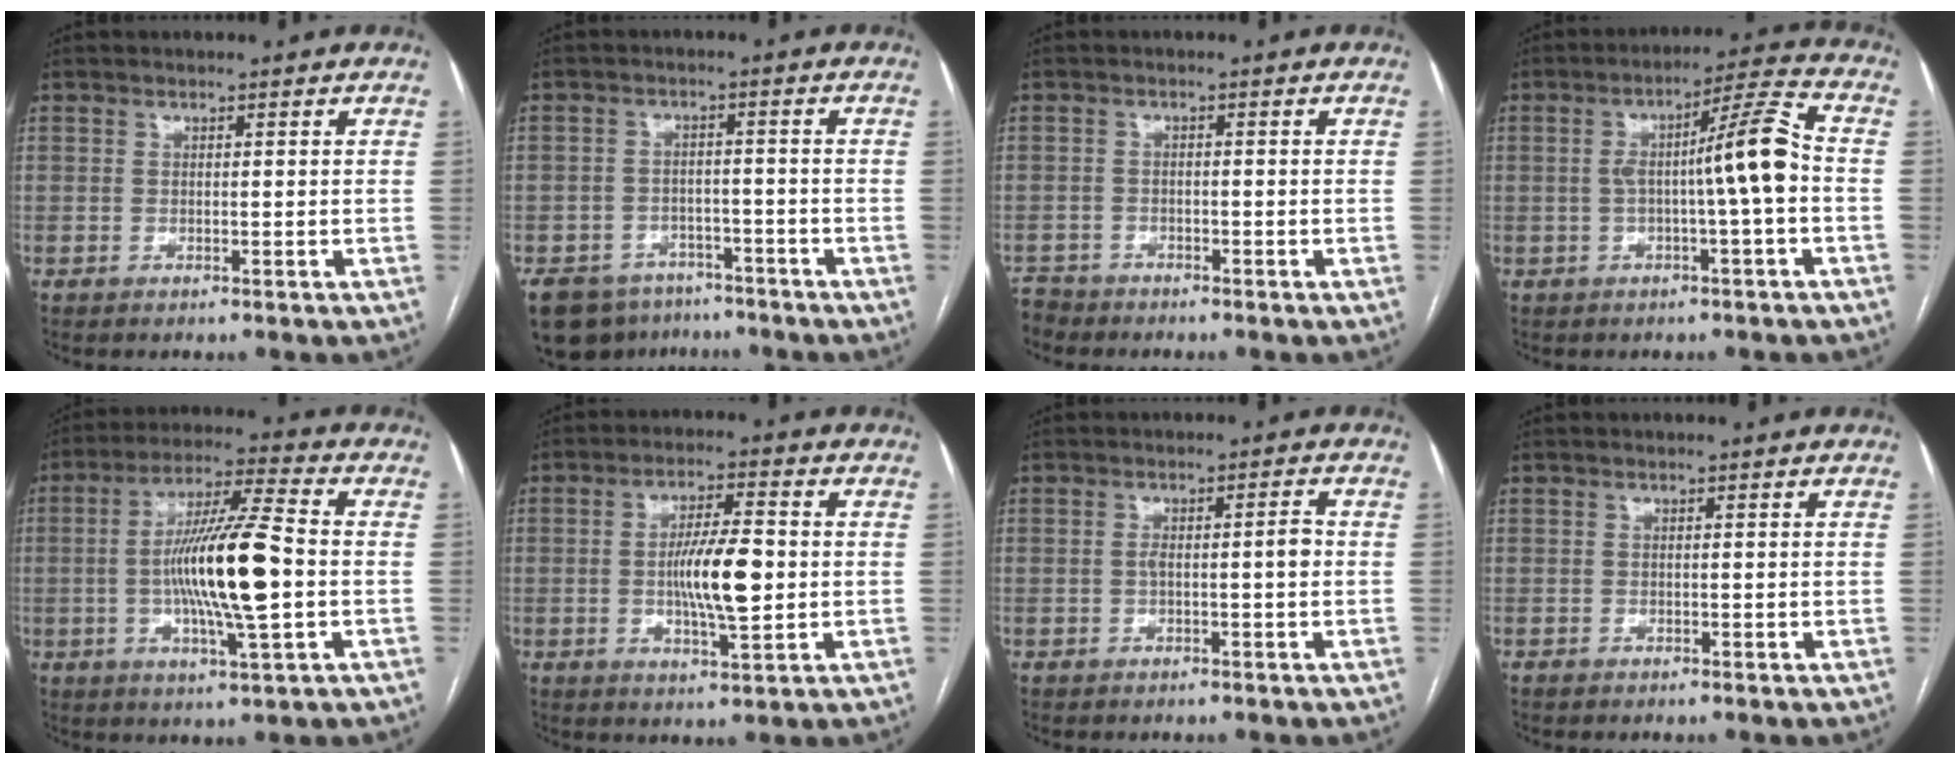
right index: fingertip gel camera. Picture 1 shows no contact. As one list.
[{"total": 11.5, "force": [-8.5, 6.9, 3.6], "torque": [-0.074, 0.002, -0.119]}, {"total": 2.9, "force": [-2.8, 0.8, -0.7], "torque": [0.011, -0.007, -0.053]}, {"total": 9.1, "force": [-0.8, -0.2, 9.1], "torque": [-0.142, 0.025, -0.014]}, {"total": 14.8, "force": [-1.4, 1.1, 14.7], "torque": [-0.270, 0.002, -0.027]}, {"total": 9.1, "force": [-0.5, 1.8, 9.0], "torque": [-0.163, 0.000, -0.009]}, {"total": 3.1, "force": [-0.4, 0.4, 3.0], "torque": [-0.050, 0.007, -0.006]}, {"total": 0.0}]